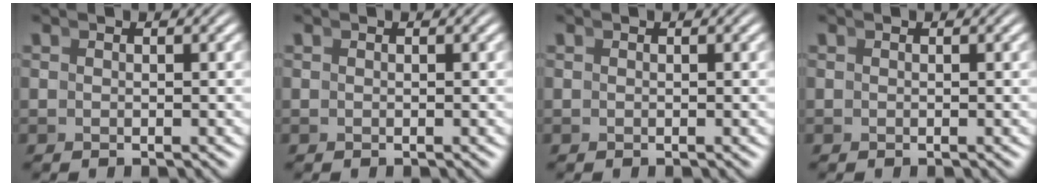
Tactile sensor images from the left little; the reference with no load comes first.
{"total": 0.0}
{"total": 0.0}
{"total": 0.0}